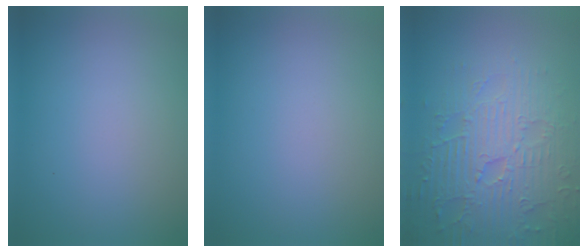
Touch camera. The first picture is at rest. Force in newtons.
{"total": 0.0}
{"total": 7.1, "press": 5.6, "slide": 4.4}